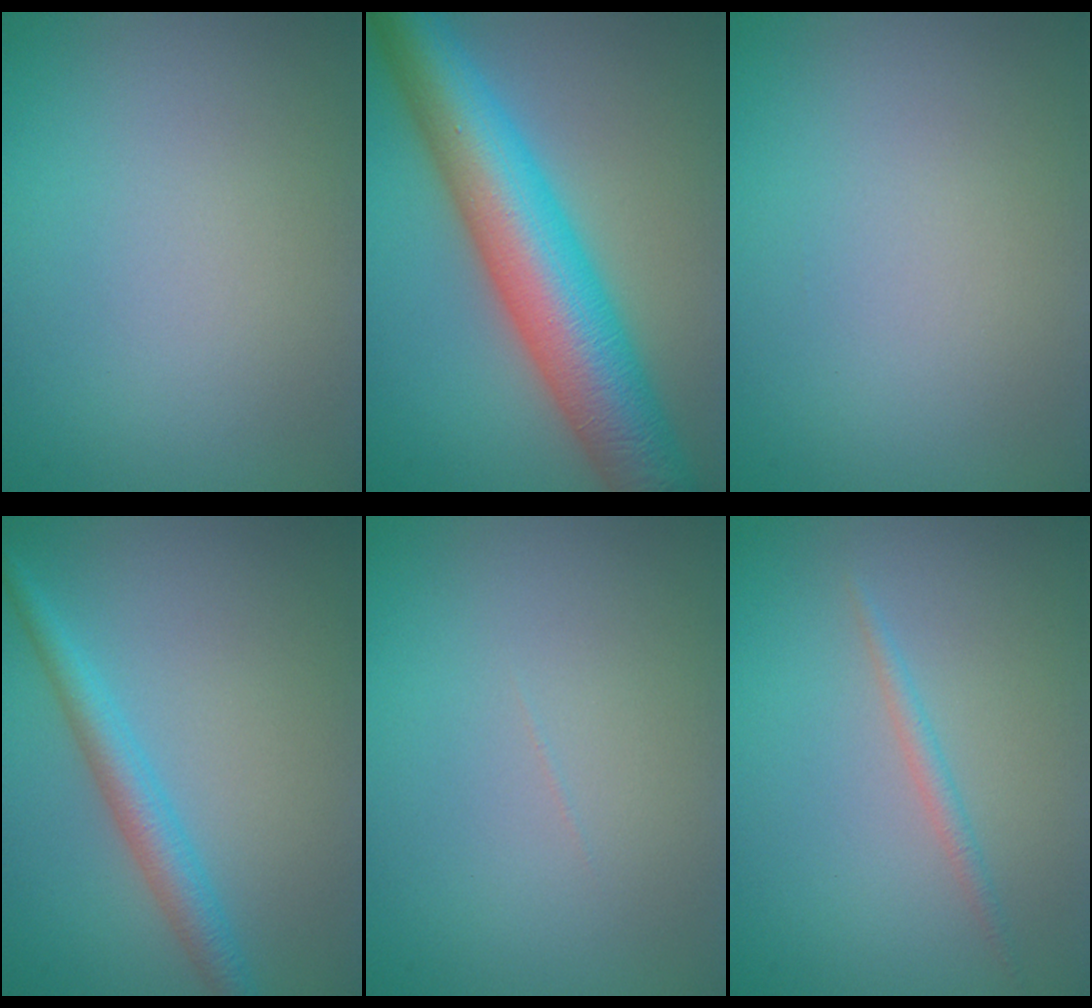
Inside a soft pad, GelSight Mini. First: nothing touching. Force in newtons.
{"total": 11.2, "press": 11.2, "slide": 0.1}
{"total": 0.0}
{"total": 3.0, "press": 3.0, "slide": 0.2}
{"total": 0.0}
{"total": 1.1, "press": 1.1, "slide": 0.0}